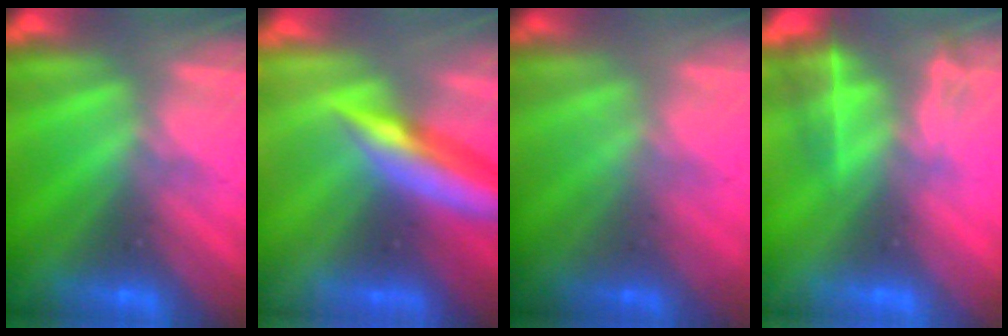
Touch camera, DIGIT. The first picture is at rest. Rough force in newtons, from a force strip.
{"total": 7.4}
{"total": 1.3}
{"total": 4.6}